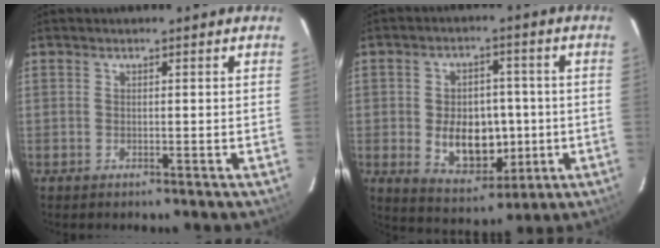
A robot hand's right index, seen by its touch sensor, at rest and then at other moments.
{"total": 11.4, "force": [-1.4, 8.1, 7.9], "torque": [-0.153, 0.001, -0.001]}